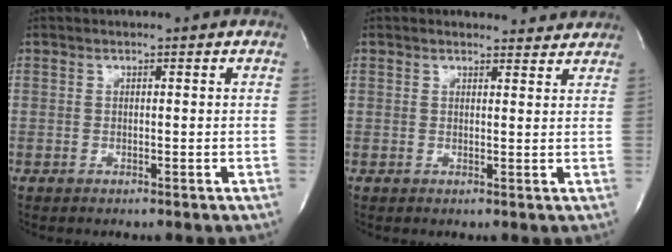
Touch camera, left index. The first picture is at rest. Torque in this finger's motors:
{"motor_torque": [0.66, -0.89, 0.02, -0.01]}